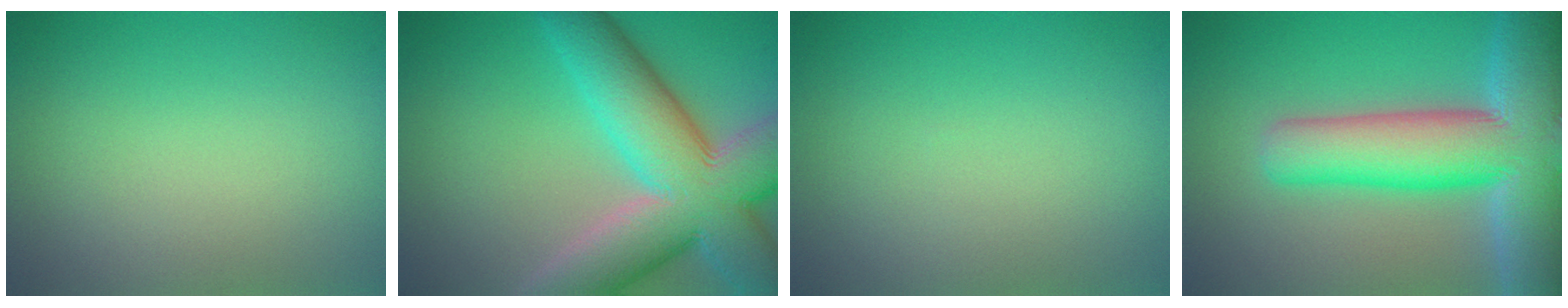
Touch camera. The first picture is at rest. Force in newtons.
{"total": 13.1, "press": 13.1, "slide": 0.4}
{"total": 0.0}
{"total": 13.4, "press": 13.4, "slide": 0.7}